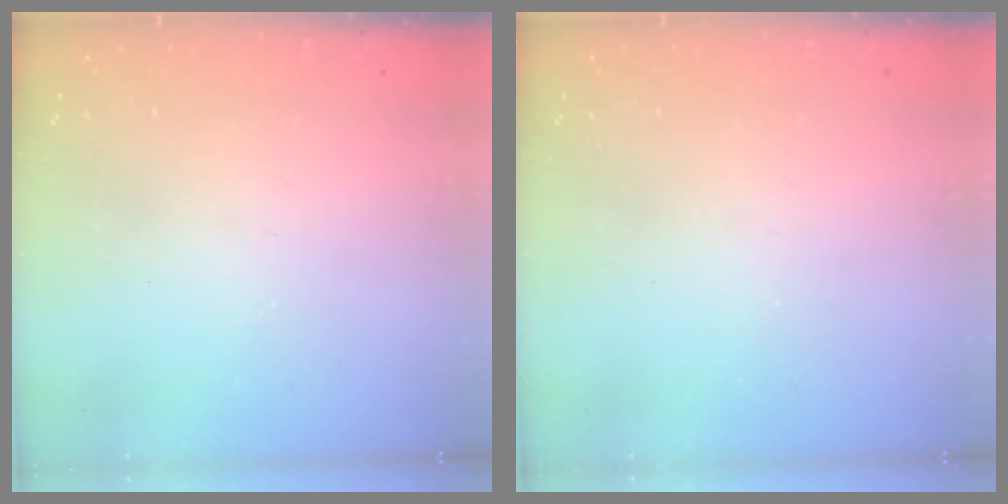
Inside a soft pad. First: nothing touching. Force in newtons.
{"total": 0.0}